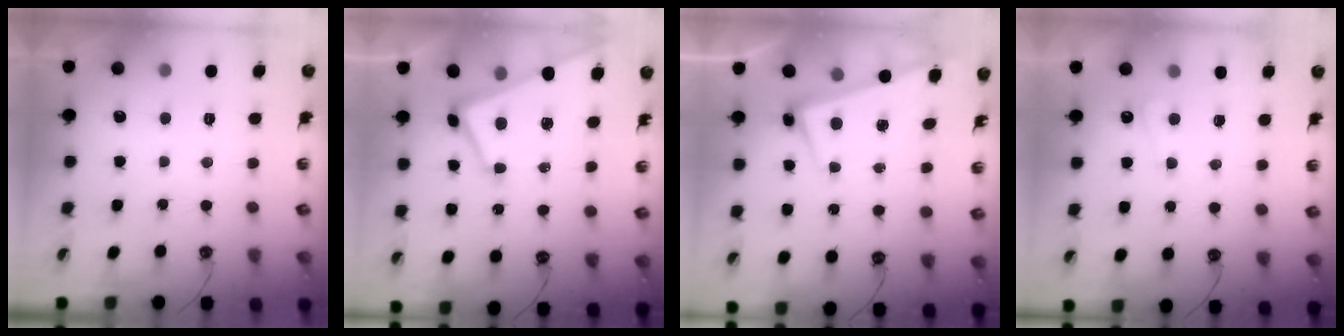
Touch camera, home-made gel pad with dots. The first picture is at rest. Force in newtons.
{"total": 2.6, "press": 2.5, "slide": 0.8}
{"total": 2.7, "press": 2.5, "slide": 1.0}
{"total": 1.0, "press": 0.7, "slide": 0.7}